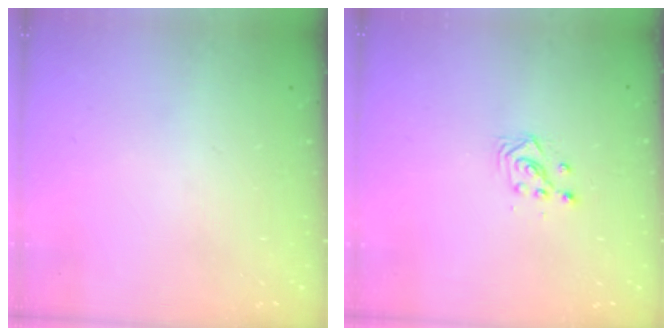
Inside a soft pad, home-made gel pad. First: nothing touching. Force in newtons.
{"total": 3.0, "press": 3.0, "slide": 0.1}